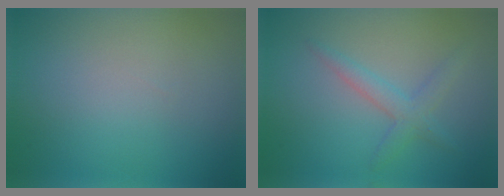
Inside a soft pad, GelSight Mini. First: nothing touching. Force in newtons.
{"total": 2.3, "press": 2.3, "slide": 0.1}